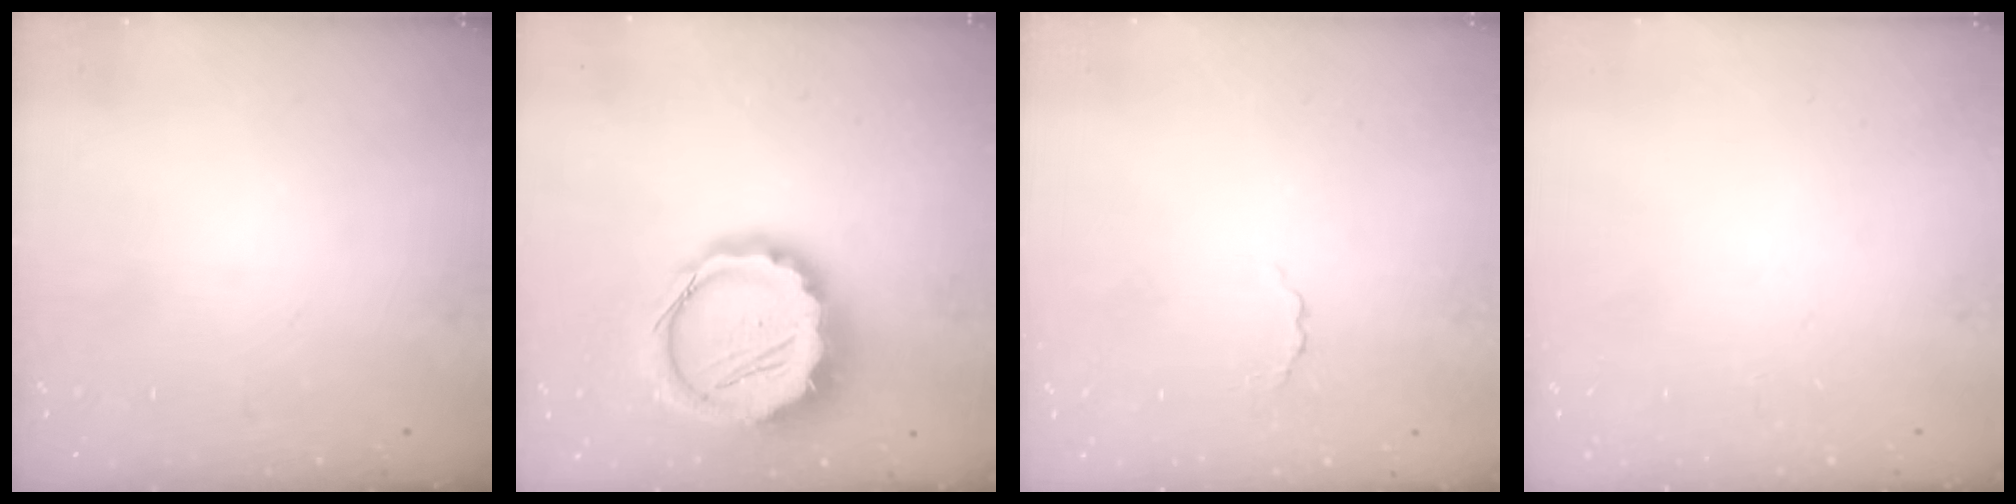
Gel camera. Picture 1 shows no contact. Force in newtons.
{"total": 16.2, "press": 15.8, "slide": 3.7}
{"total": 2.0, "press": 1.9, "slide": 0.4}
{"total": 0.0}